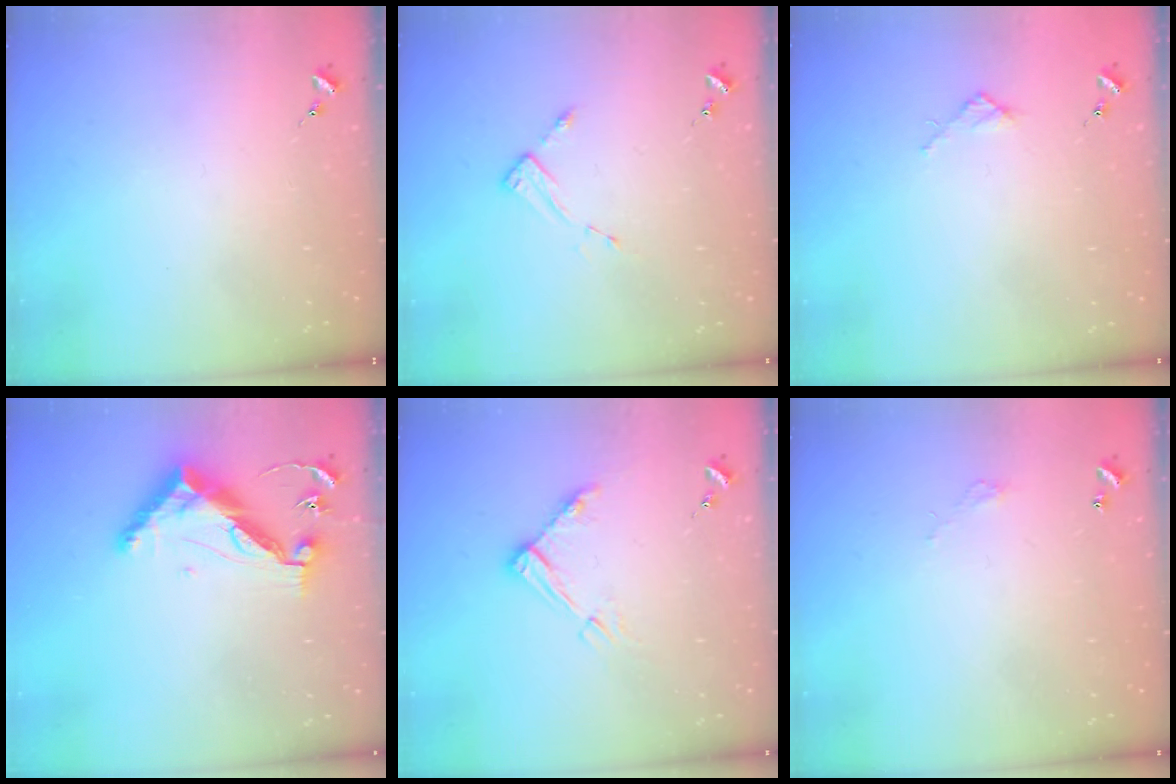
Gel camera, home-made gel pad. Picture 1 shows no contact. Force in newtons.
{"total": 2.6, "press": 2.6, "slide": 0.4}
{"total": 2.7, "press": 2.7, "slide": 0.3}
{"total": 13.0, "press": 13.0, "slide": 0.6}
{"total": 9.1, "press": 9.1, "slide": 0.8}
{"total": 2.7, "press": 2.7, "slide": 0.2}